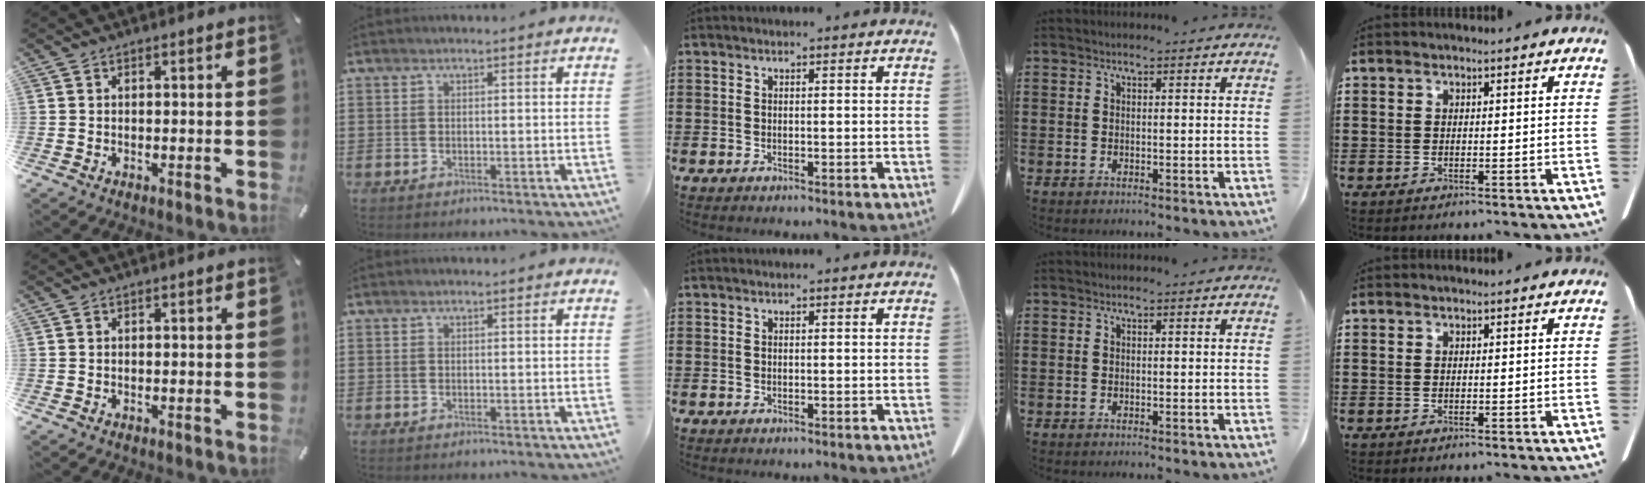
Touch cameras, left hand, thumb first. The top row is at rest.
{}